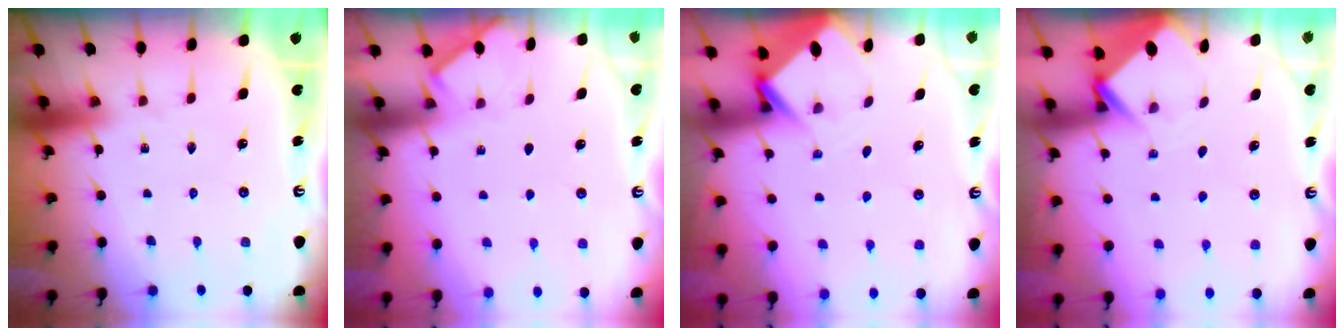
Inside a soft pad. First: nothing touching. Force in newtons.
{"total": 2.0, "press": 1.9, "slide": 0.3}
{"total": 3.6, "press": 3.6, "slide": 0.2}
{"total": 3.9, "press": 3.9, "slide": 0.2}